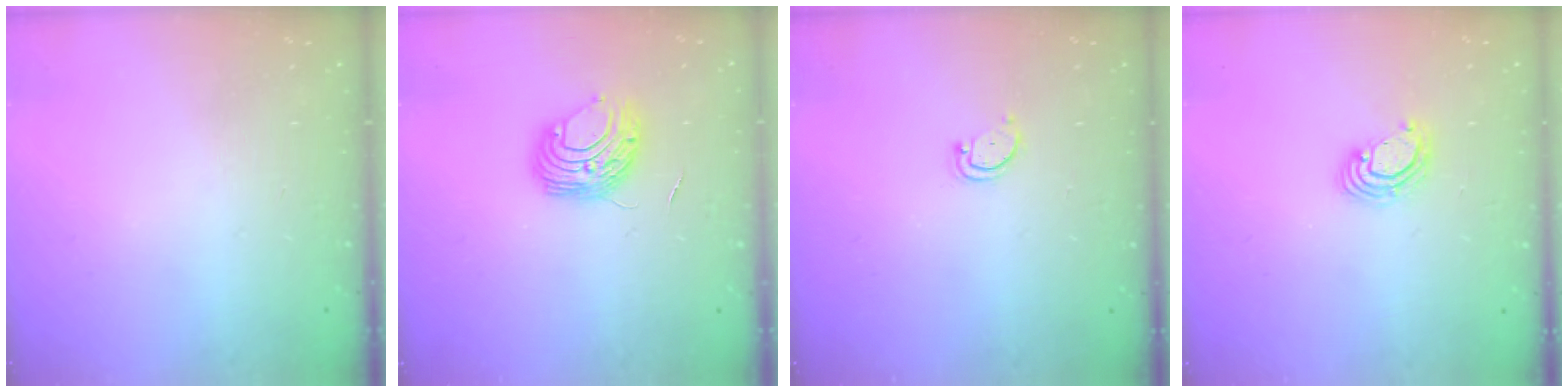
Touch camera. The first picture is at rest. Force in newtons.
{"total": 9.3, "press": 9.3, "slide": 0.5}
{"total": 2.8, "press": 2.8, "slide": 0.3}
{"total": 3.5, "press": 3.5, "slide": 0.3}